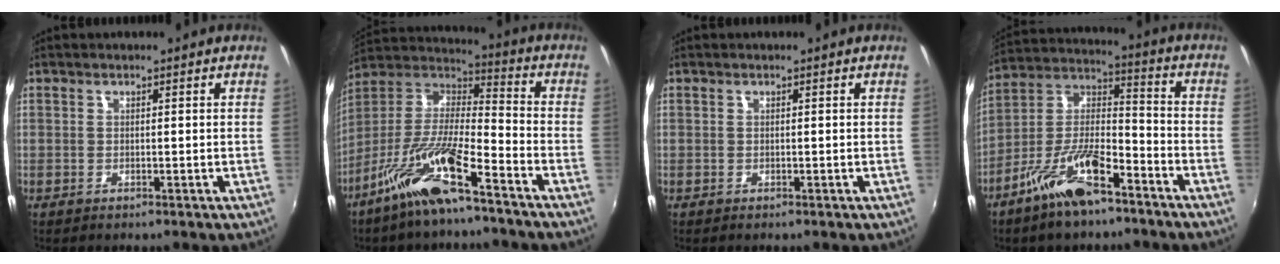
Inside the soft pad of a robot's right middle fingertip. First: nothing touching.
{"total": 14.7, "force": [-9.6, 2.5, 10.8], "torque": [-0.208, 0.001, -0.190]}
{"total": 0.0}
{"total": 13.5, "force": [-8.5, 4.6, 9.4], "torque": [-0.191, 0.003, -0.156]}